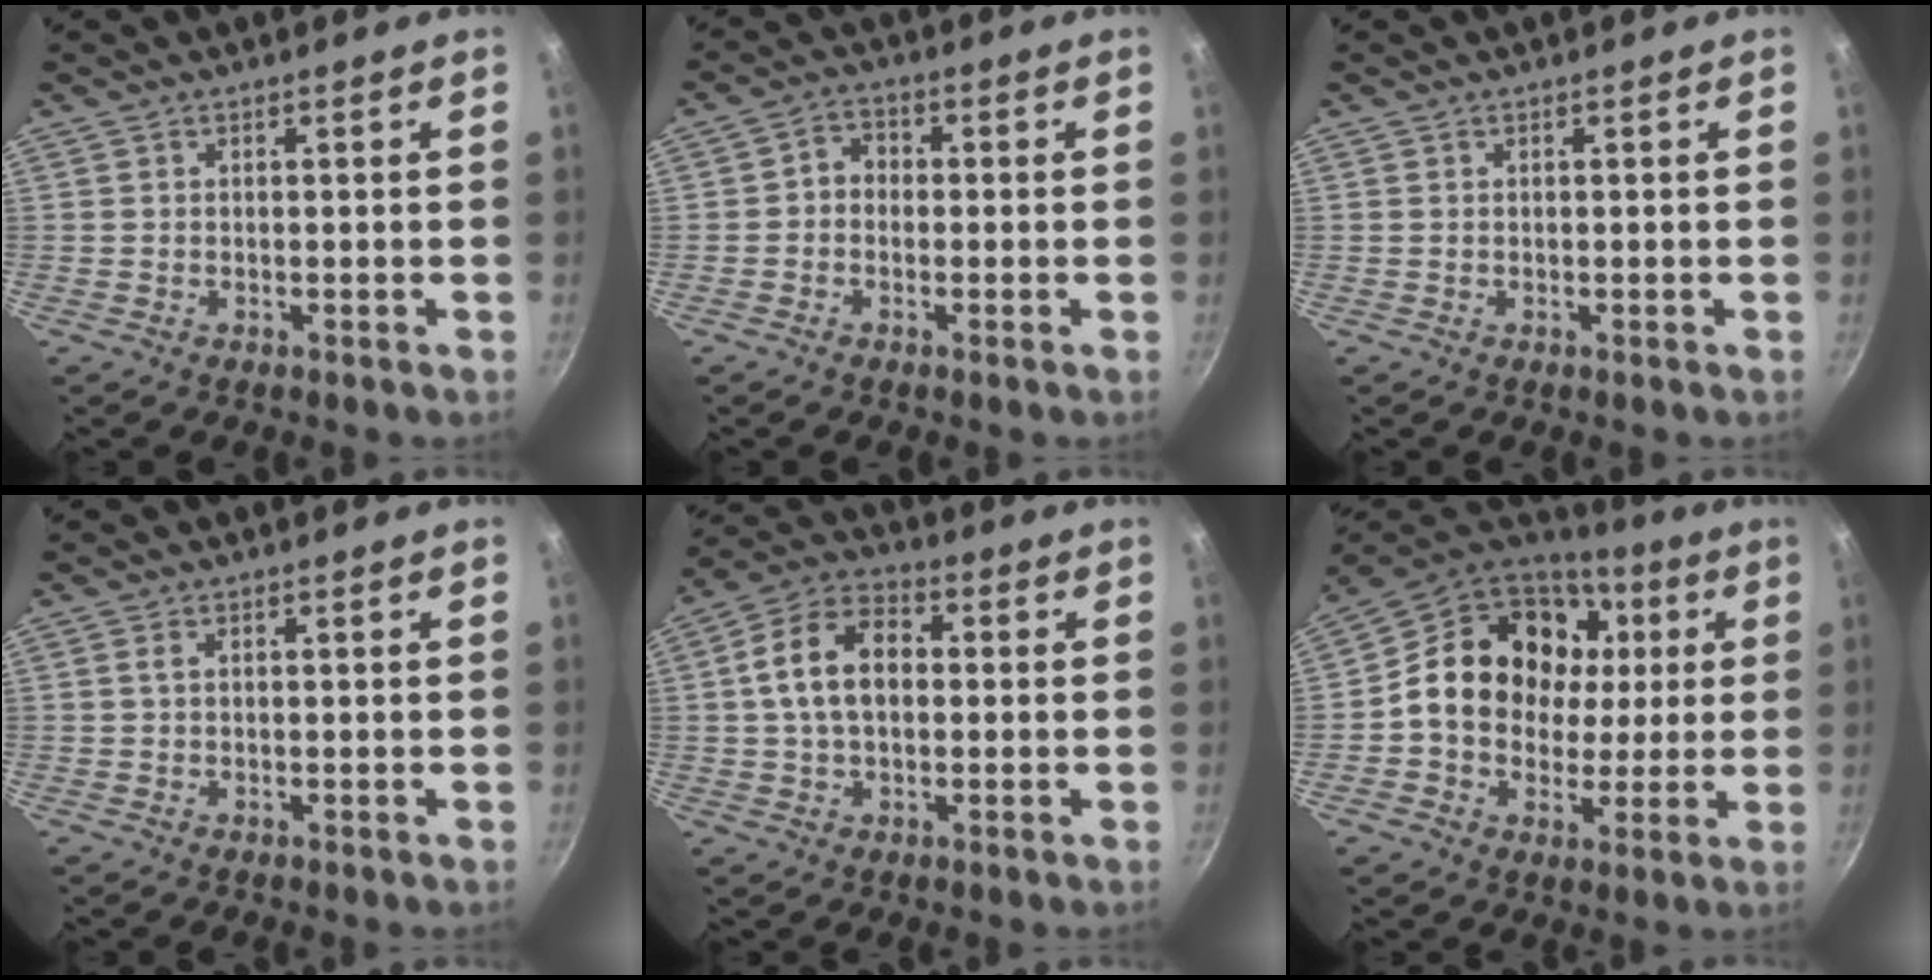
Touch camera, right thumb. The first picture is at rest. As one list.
[{"total": 3.4, "force": [-0.6, 2.9, 1.8], "torque": [-0.014, 0.014, -0.021]}, {"total": 0.0}, {"total": 1.0, "force": [0.3, 0.6, 0.7], "torque": [-0.013, 0.002, 0.004]}, {"total": 12.1, "force": [1.0, 8.0, 9.0], "torque": [-0.140, 0.026, 0.002]}, {"total": 20.5, "force": [3.4, 16.8, 11.2], "torque": [-0.169, 0.022, 0.052]}]